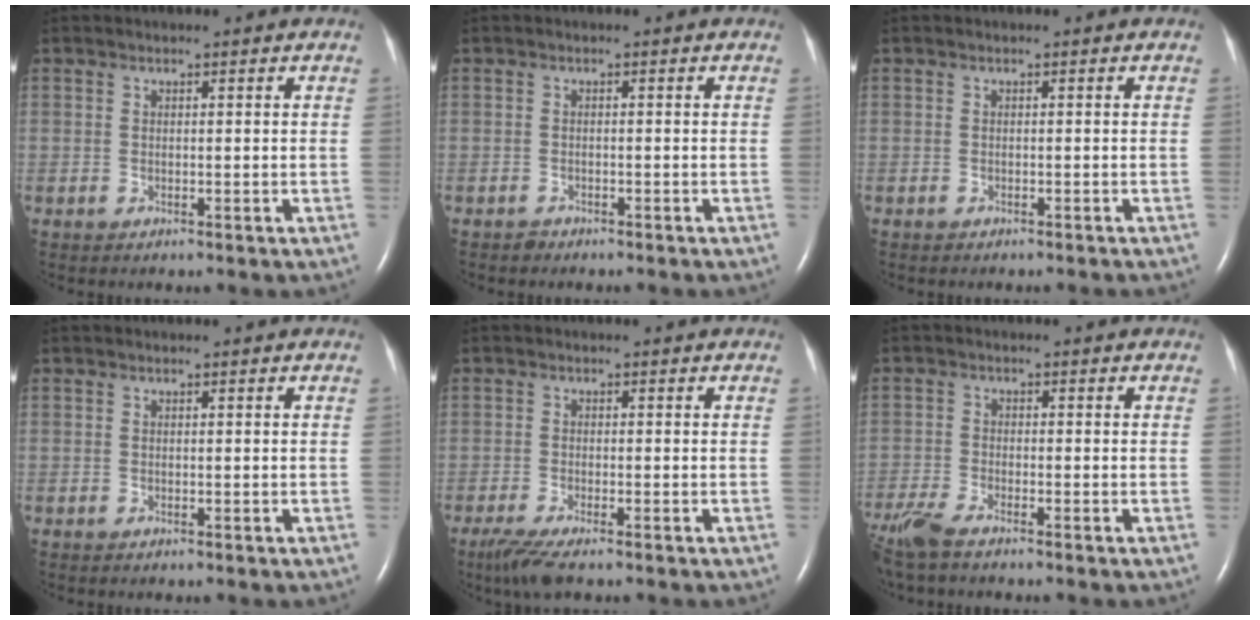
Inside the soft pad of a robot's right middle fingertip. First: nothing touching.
{"total": 0.8, "force": [-0.7, 0.3, -0.1], "torque": [-0.002, 0.000, -0.015]}
{"total": 1.5, "force": [-1.4, 0.3, 0.4], "torque": [-0.009, -0.003, -0.017]}
{"total": 0.0}
{"total": 4.3, "force": [-3.1, 0.5, 3.0], "torque": [-0.064, -0.014, -0.057]}
{"total": 5.5, "force": [-4.7, 0.7, 2.8], "torque": [-0.067, -0.019, -0.094]}